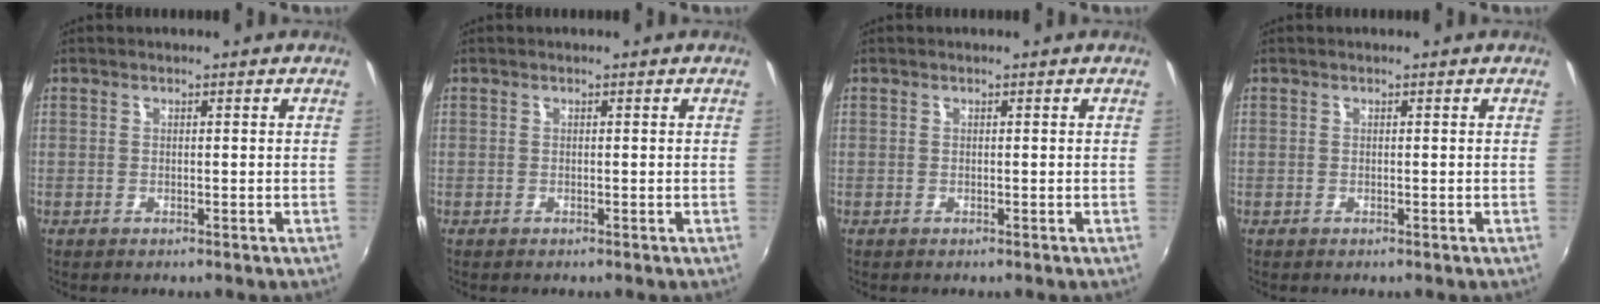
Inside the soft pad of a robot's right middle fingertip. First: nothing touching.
{"total": 0.0}
{"total": 0.0}
{"total": 0.0}